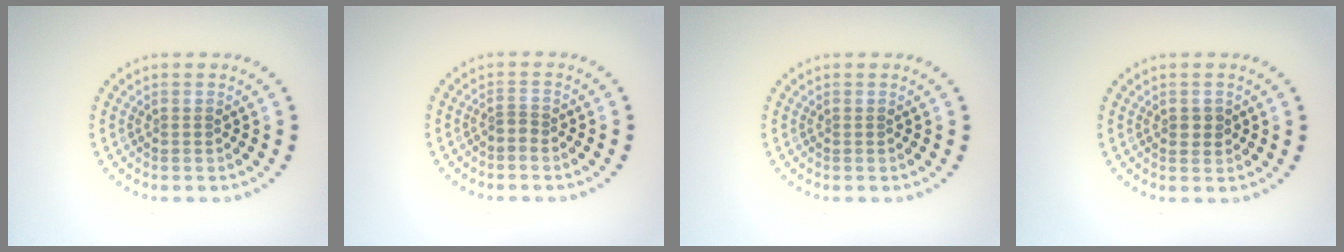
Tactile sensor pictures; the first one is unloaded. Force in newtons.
{"total": 0.8, "press": 0.4, "slide": 0.6}
{"total": 0.0}
{"total": 1.4, "press": 1.4, "slide": 0.0}